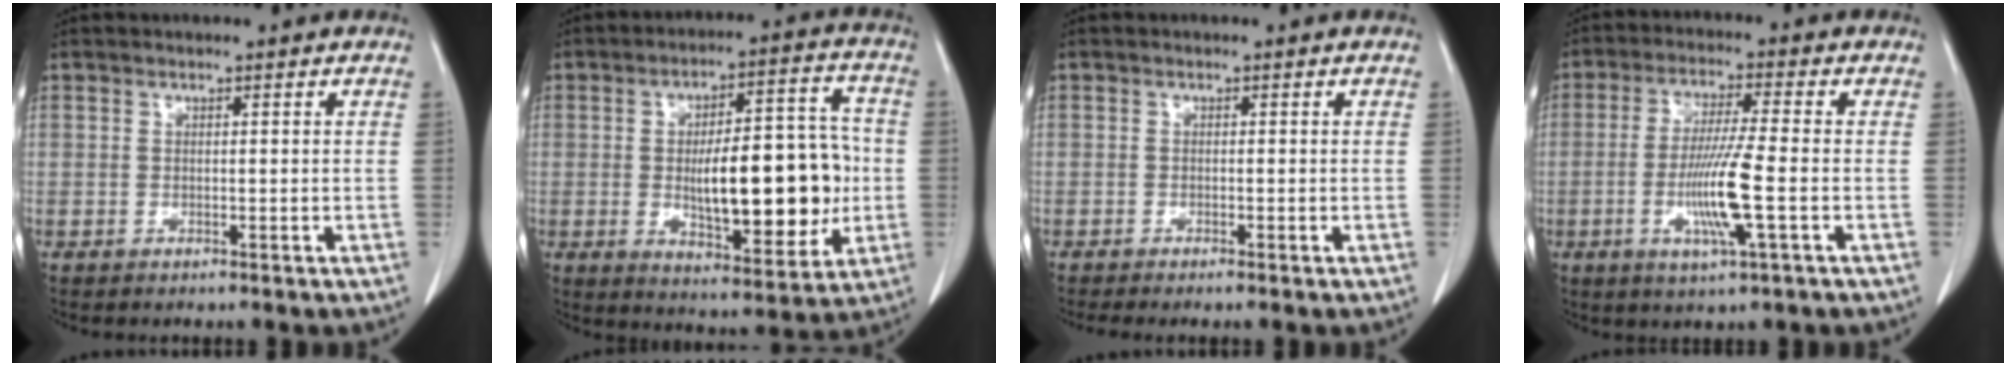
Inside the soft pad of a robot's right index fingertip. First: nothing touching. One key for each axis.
{"total": 16.9, "fx": -1.4, "fy": 5.8, "fz": 15.8, "tx": -0.238, "ty": 0.017, "tz": -0.012}
{"total": 1.9, "fx": -1.6, "fy": -0.2, "fz": 1.1, "tx": -0.017, "ty": -0.003, "tz": -0.024}
{"total": 9.4, "fx": -2.3, "fy": -0.3, "fz": 9.1, "tx": -0.180, "ty": -0.013, "tz": -0.046}